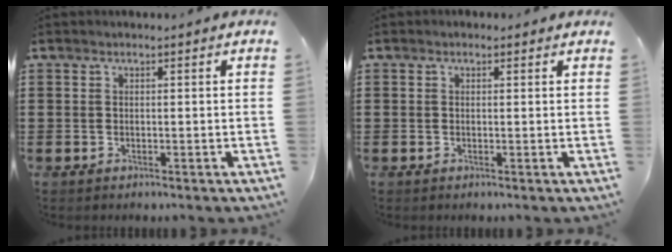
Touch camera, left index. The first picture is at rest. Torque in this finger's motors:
{"motor_torque": [2.14, 0.00, -0.08, -0.19]}